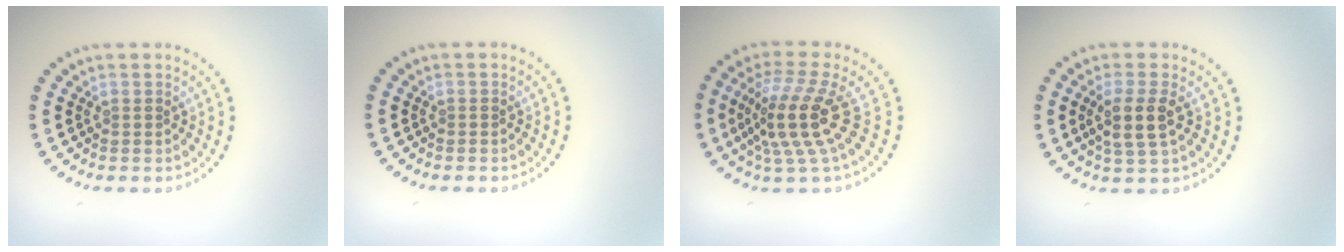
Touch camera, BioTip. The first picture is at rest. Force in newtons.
{"total": 0.0}
{"total": 4.9, "press": 3.6, "slide": 3.3}
{"total": 2.9, "press": 2.6, "slide": 1.4}